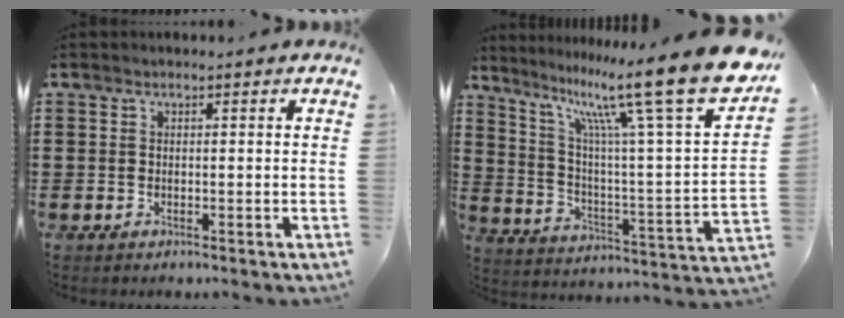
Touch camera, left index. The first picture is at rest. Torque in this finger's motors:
{"motor_torque": [1.50, -0.64, 0.74, 0.21]}